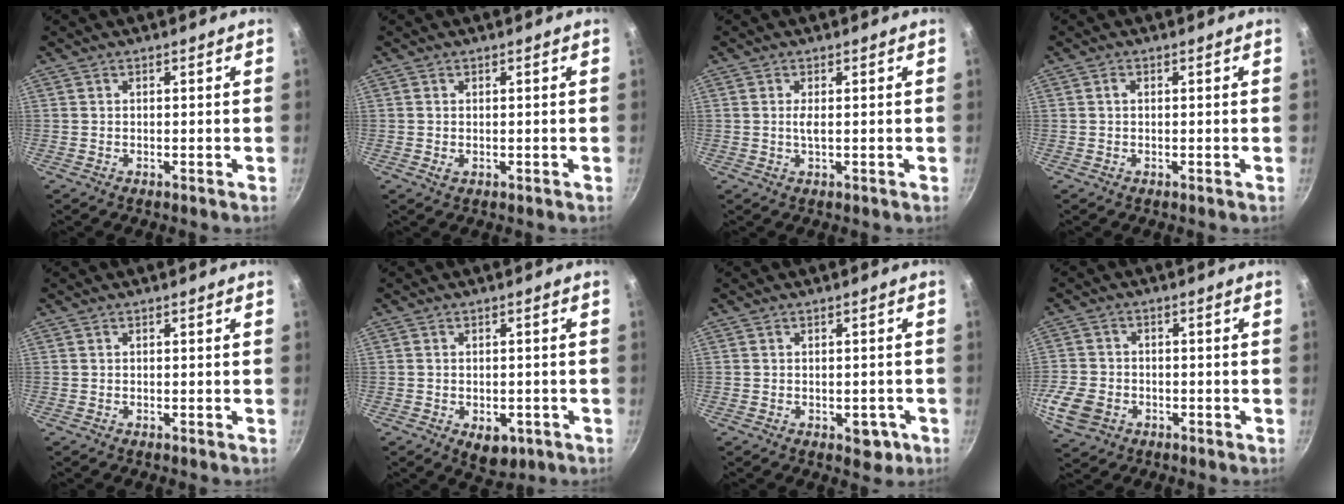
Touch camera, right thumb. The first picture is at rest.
{"total": 0.8, "force": [0.0, 0.6, 0.6], "torque": [-0.010, -0.002, 0.000]}
{"total": 1.6, "force": [0.2, 0.4, 1.6], "torque": [-0.035, -0.002, 0.004]}
{"total": 0.9, "force": [0.2, 0.6, 0.6], "torque": [-0.011, 0.005, 0.002]}
{"total": 0.0}
{"total": 5.6, "force": [-2.1, 3.6, 3.8], "torque": [-0.031, 0.009, -0.016]}
{"total": 3.9, "force": [-1.4, 2.4, 2.7], "torque": [-0.014, 0.012, -0.009]}
{"total": 9.1, "force": [-3.1, 7.2, 4.7], "torque": [-0.103, 0.016, -0.057]}